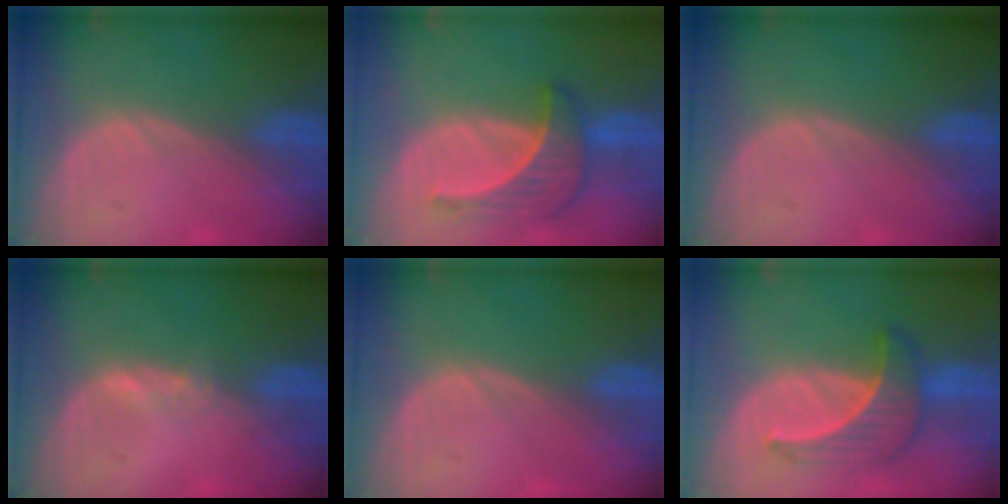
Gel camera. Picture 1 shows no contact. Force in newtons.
{"total": 6.4, "press": 6.4, "slide": 0.3}
{"total": 0.0}
{"total": 1.1, "press": 1.1, "slide": 0.3}
{"total": 0.0}
{"total": 6.6, "press": 6.3, "slide": 2.0}